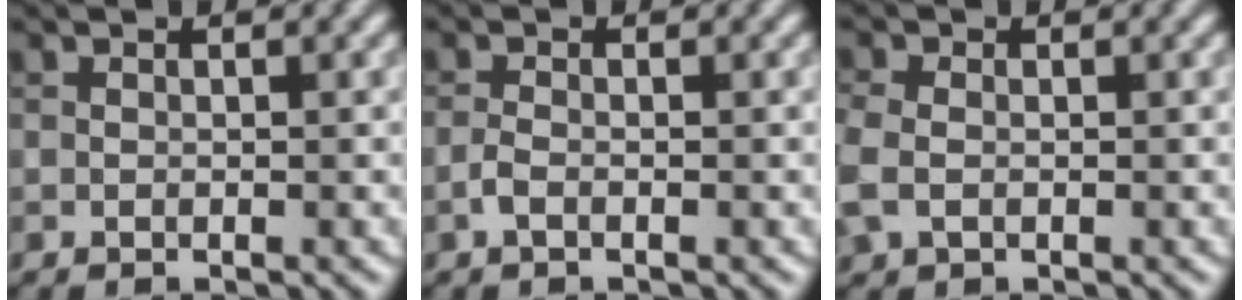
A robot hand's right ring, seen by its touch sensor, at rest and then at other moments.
{"total": 1.1, "force": [-0.6, 0.4, 0.8], "torque": [-0.022, 0.001, -0.015]}
{"total": 3.0, "force": [-0.5, 2.4, 1.8], "torque": [-0.057, 0.000, -0.017]}